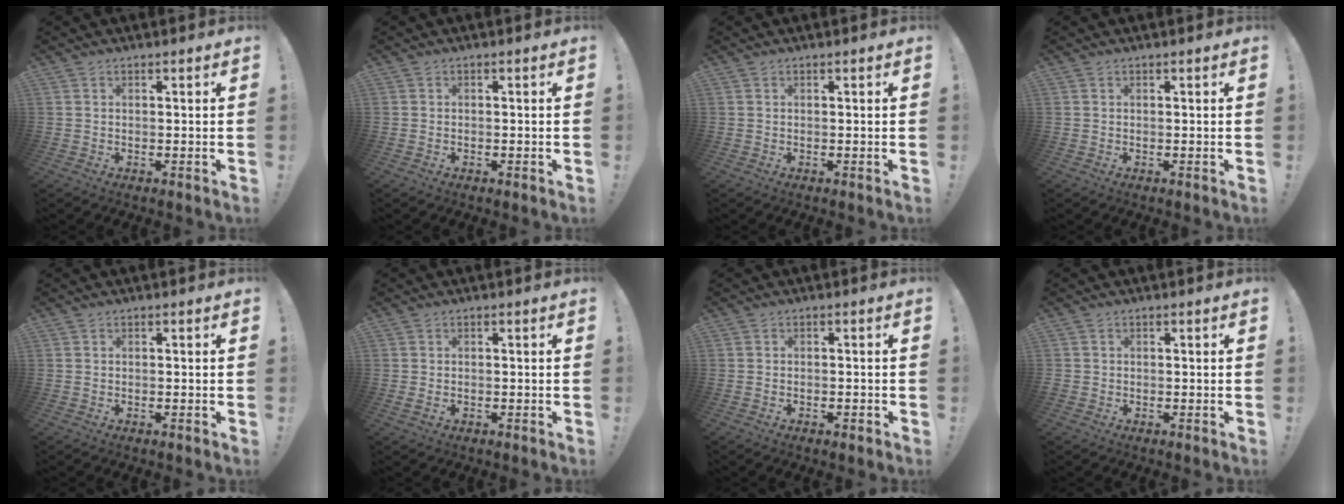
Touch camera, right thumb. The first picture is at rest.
{"total": 0.7, "force": [-0.6, 0.2, 0.2], "torque": [-0.008, 0.002, -0.010]}
{"total": 0.0}
{"total": 0.0}
{"total": 0.6, "force": [-0.5, 0.0, 0.3], "torque": [-0.009, 0.002, -0.009]}
{"total": 1.1, "force": [-0.5, 0.7, 0.7], "torque": [-0.010, 0.001, -0.008]}
{"total": 1.4, "force": [-1.1, 0.6, 0.7], "torque": [-0.013, 0.004, -0.018]}
{"total": 0.9, "force": [-0.4, 0.8, 0.2], "torque": [-0.006, 0.003, -0.006]}